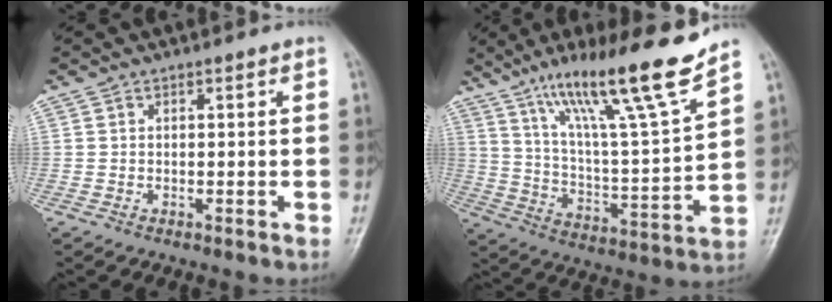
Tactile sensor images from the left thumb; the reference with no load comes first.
{"total": 19.5, "force": [13.5, 0.8, 14.0], "torque": [-0.212, -0.071, 0.228]}